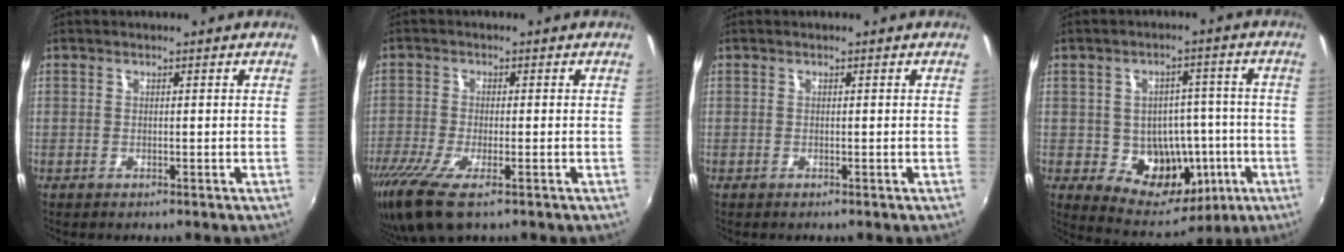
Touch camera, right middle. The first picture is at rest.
{"total": 9.9, "force": [-6.3, 2.0, 7.4], "torque": [-0.169, -0.042, -0.120]}
{"total": 0.0}
{"total": 12.5, "force": [-2.8, 10.2, 6.6], "torque": [-0.111, 0.013, -0.019]}